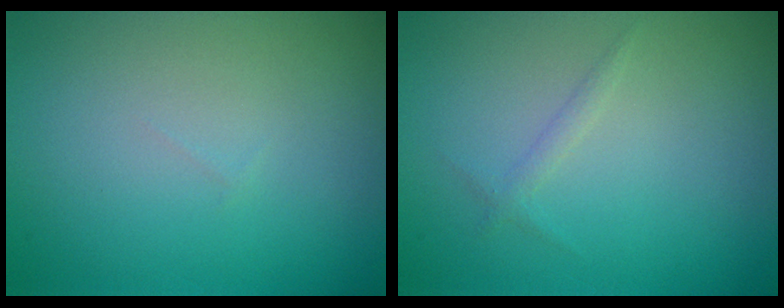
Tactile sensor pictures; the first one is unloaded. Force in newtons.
{"total": 0.8, "press": 0.8, "slide": 0.1}